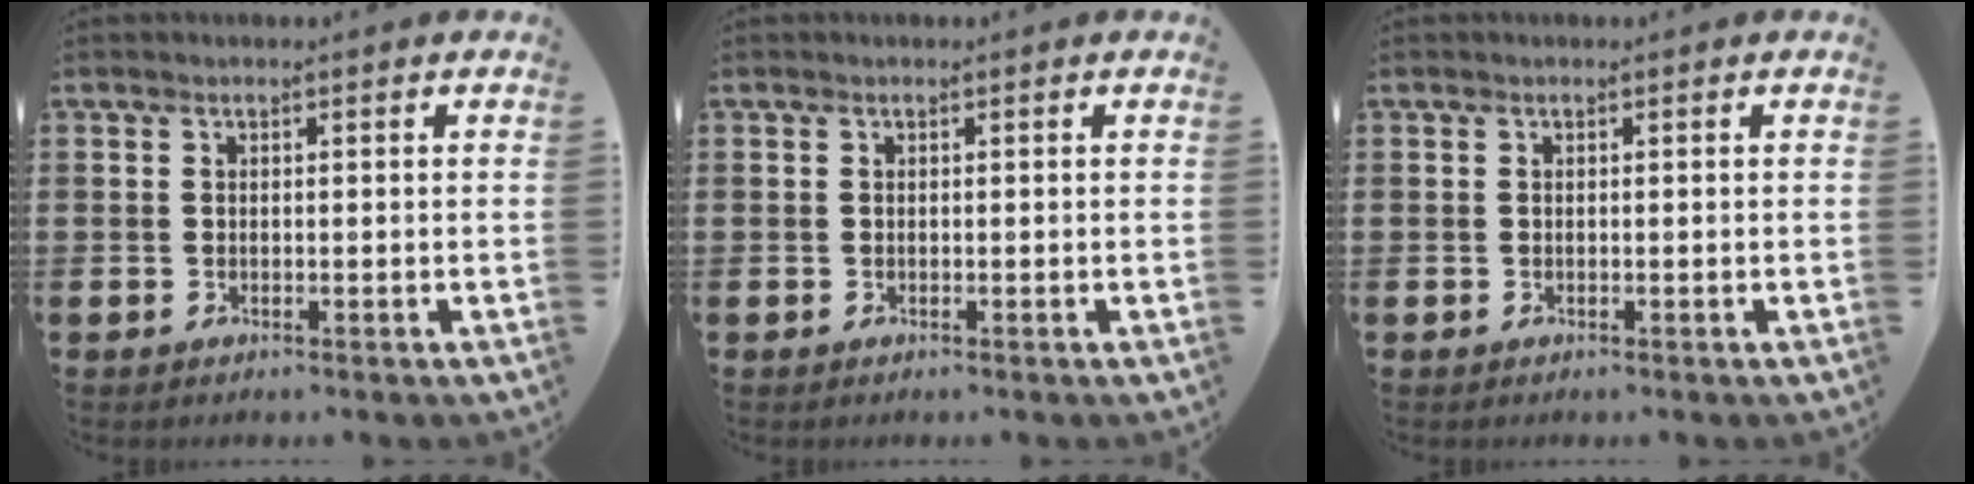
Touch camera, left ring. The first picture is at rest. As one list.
[{"total": 0.0}, {"total": 0.0}]